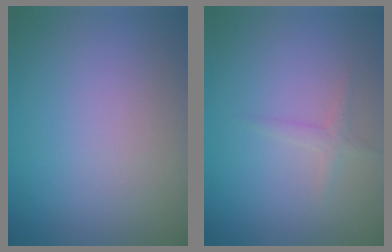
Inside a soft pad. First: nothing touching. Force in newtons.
{"total": 1.1, "press": 1.1, "slide": 0.1}